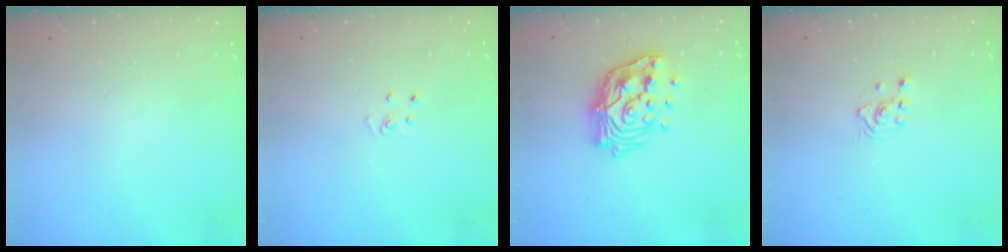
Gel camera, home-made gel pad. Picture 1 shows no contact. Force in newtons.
{"total": 2.5, "press": 2.5, "slide": 0.3}
{"total": 16.1, "press": 16.0, "slide": 1.8}
{"total": 1.6, "press": 1.5, "slide": 0.2}